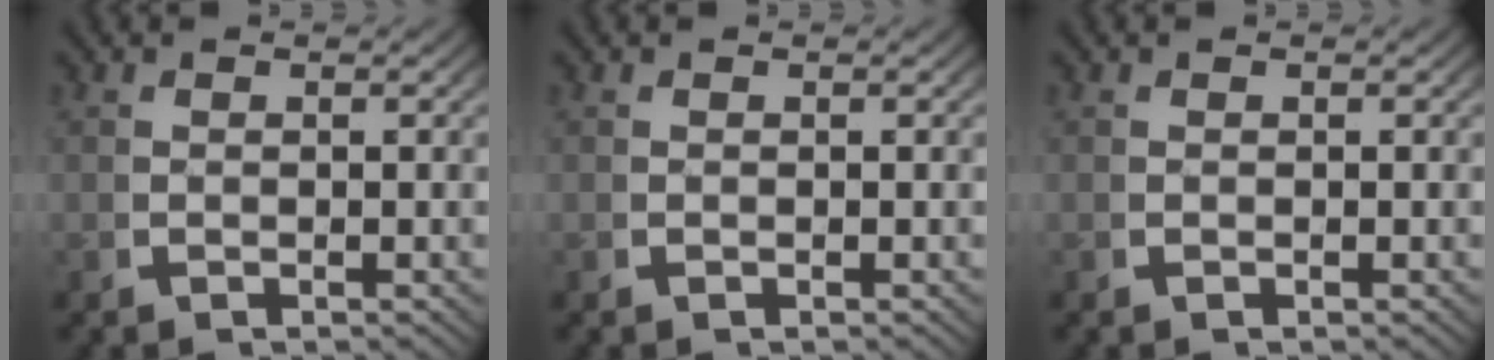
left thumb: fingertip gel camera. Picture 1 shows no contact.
{"total": 0.0}
{"total": 0.0}